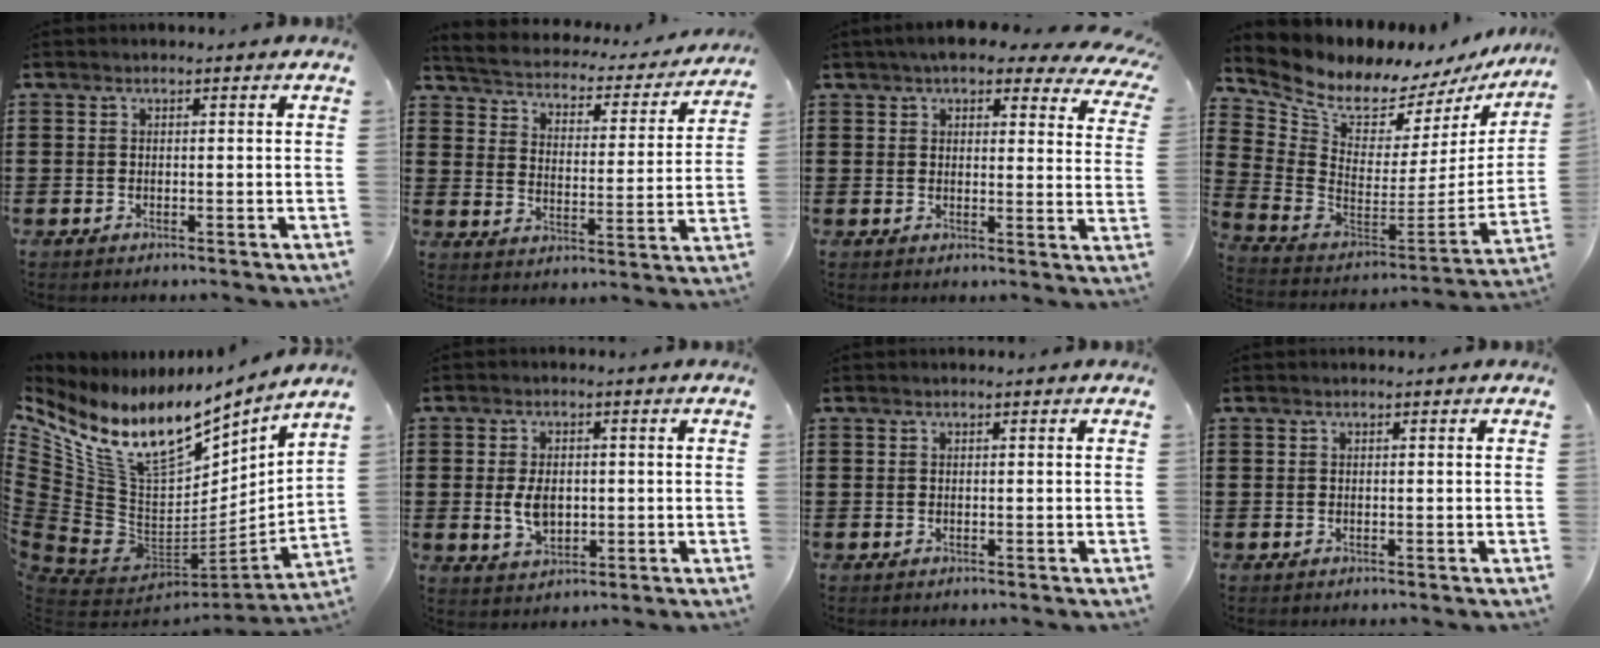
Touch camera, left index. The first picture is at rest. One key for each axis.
{"total": 2.4, "fx": 2.3, "fy": 0.5, "fz": 0.5, "tx": -0.029, "ty": -0.024, "tz": 0.029}
{"total": 5.9, "fx": 4.8, "fy": 1.5, "fz": 3.0, "tx": -0.067, "ty": -0.012, "tz": 0.086}
{"total": 7.5, "fx": 6.6, "fy": 2.9, "fz": 2.2, "tx": -0.087, "ty": -0.057, "tz": 0.114}
{"total": 16.2, "fx": 9.5, "fy": 7.6, "fz": 10.7, "tx": -0.257, "ty": -0.060, "tz": 0.163}
{"total": 5.2, "fx": -0.1, "fy": 3.3, "fz": 4.1, "tx": -0.087, "ty": -0.001, "tz": -0.007}
{"total": 0.0}
{"total": 0.0}